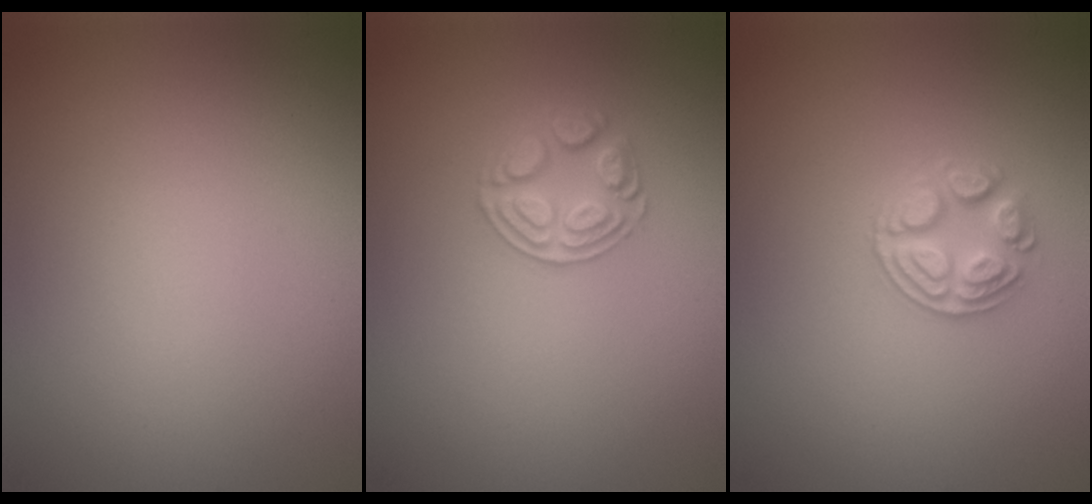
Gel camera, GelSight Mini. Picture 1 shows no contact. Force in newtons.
{"total": 2.6, "press": 2.5, "slide": 0.8}
{"total": 2.7, "press": 2.5, "slide": 0.9}